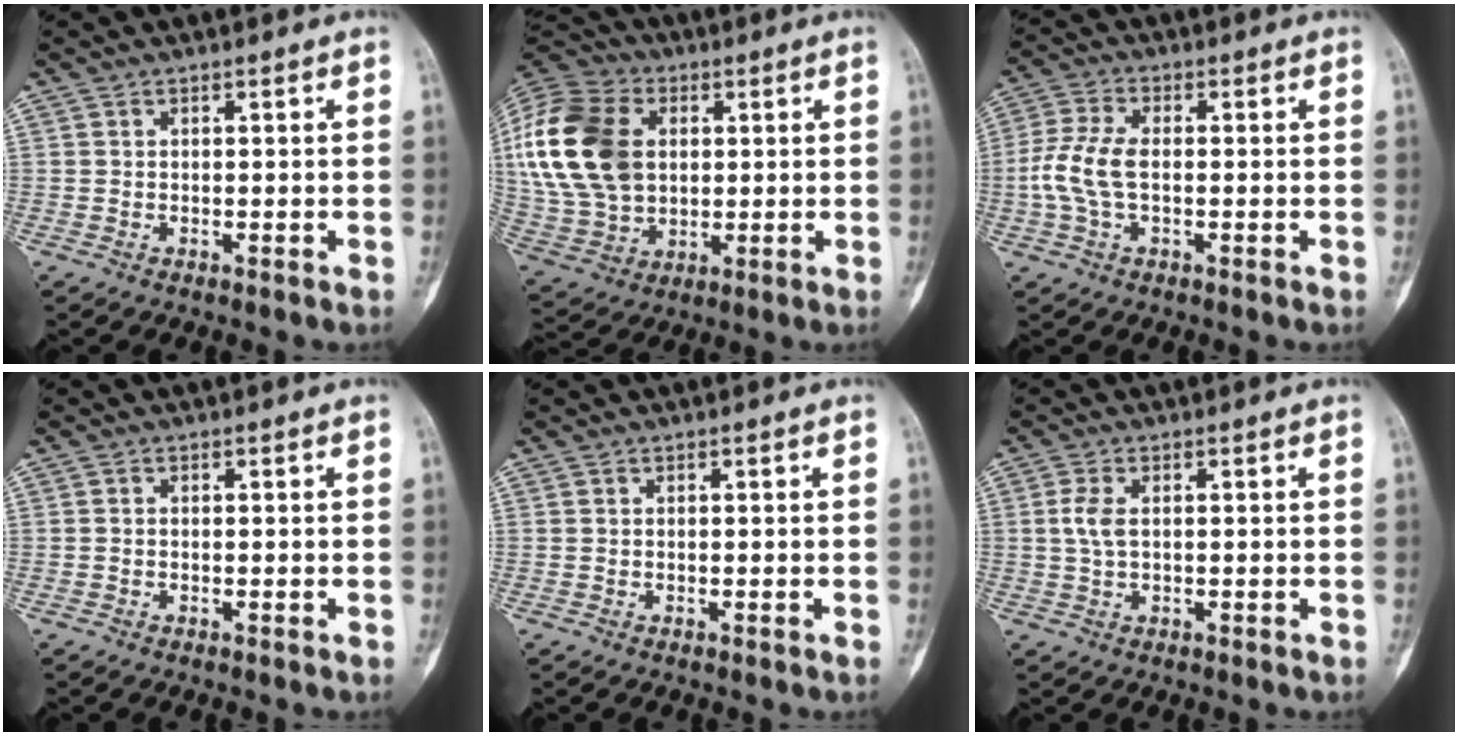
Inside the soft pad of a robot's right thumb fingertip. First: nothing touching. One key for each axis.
{"total": 23.0, "fx": 3.6, "fy": 16.4, "fz": 15.7, "tx": -0.324, "ty": 0.005, "tz": 0.072}
{"total": 7.8, "fx": -0.7, "fy": 4.1, "fz": 6.6, "tx": -0.162, "ty": 0.017, "tz": -0.018}
{"total": 0.0}
{"total": 0.0}
{"total": 3.3, "fx": 0.3, "fy": 1.7, "fz": 2.8, "tx": -0.064, "ty": 0.002, "tz": 0.003}